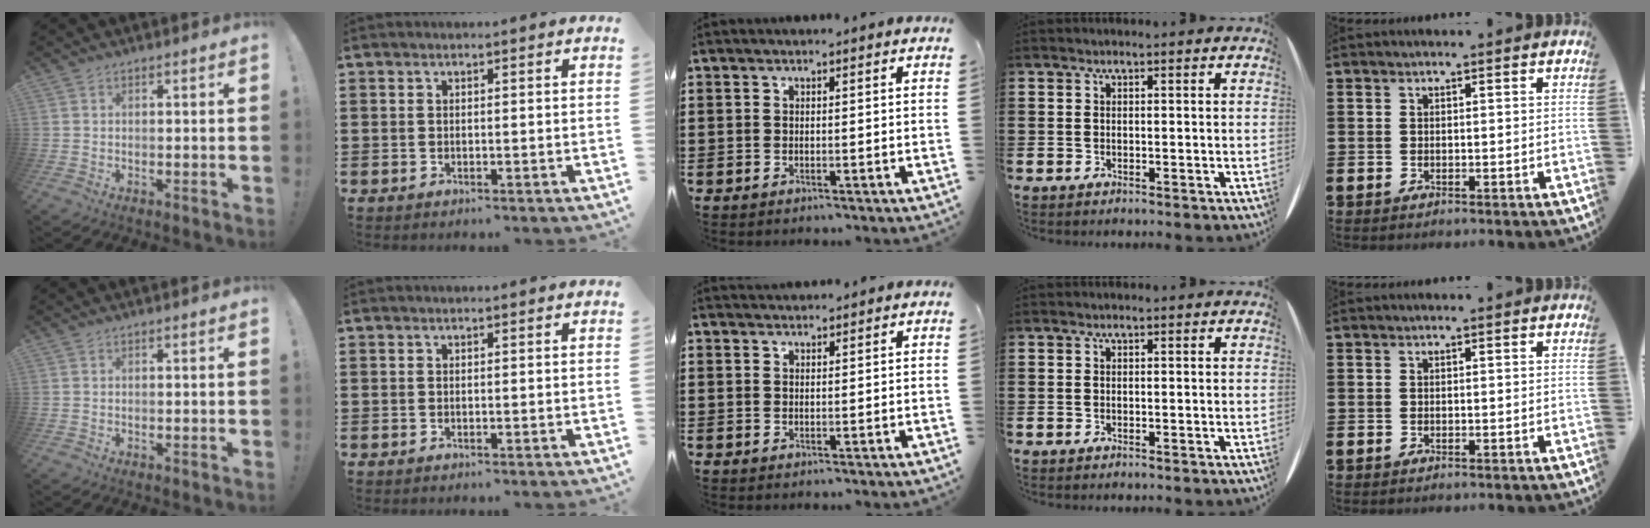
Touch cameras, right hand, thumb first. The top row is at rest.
{"middle": {"total": 1.2, "force": [1.2, 0.3, -0.1], "torque": [-0.002, 0.002, 0.023]}}